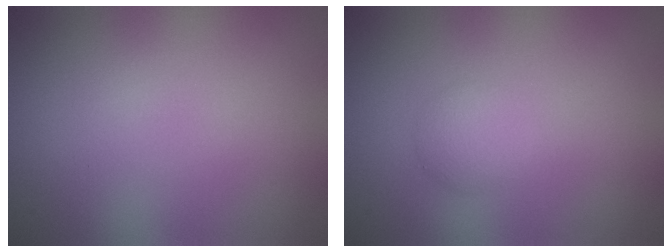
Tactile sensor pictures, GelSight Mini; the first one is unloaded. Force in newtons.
{"total": 2.0, "press": 2.0, "slide": 0.0}